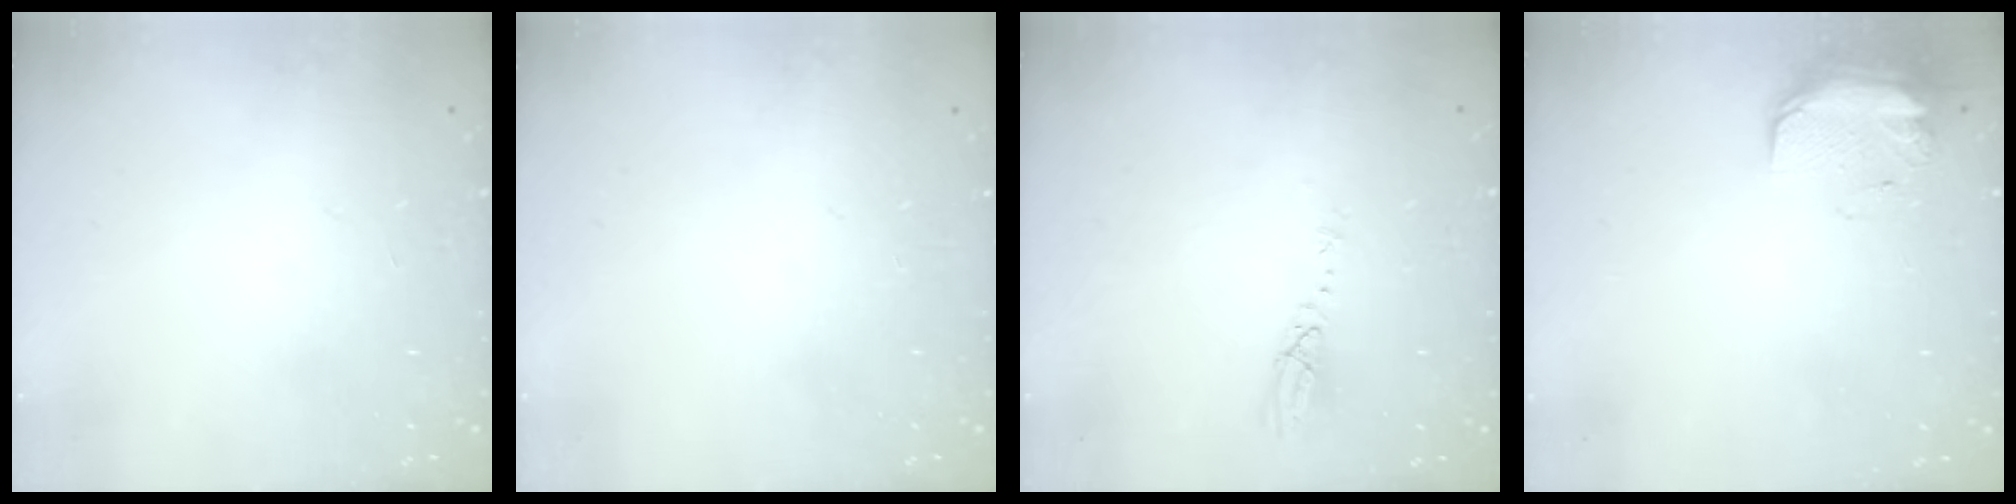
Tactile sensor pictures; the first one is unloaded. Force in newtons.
{"total": 0.0}
{"total": 3.7, "press": 3.7, "slide": 0.1}
{"total": 9.1, "press": 9.0, "slide": 1.5}